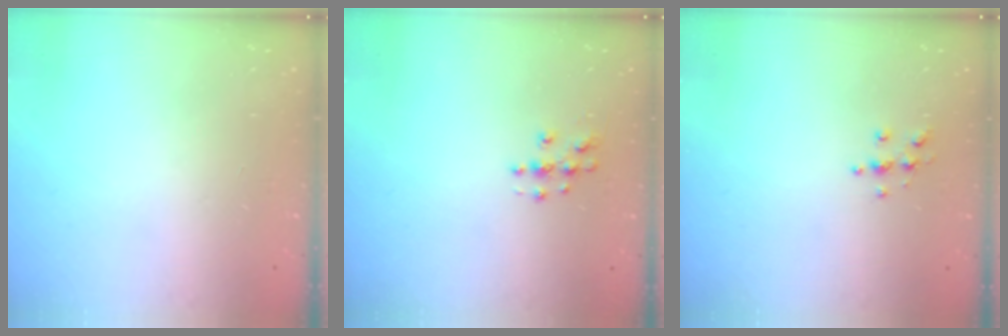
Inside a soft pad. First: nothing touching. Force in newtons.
{"total": 3.8, "press": 3.8, "slide": 0.2}
{"total": 4.2, "press": 4.2, "slide": 0.3}